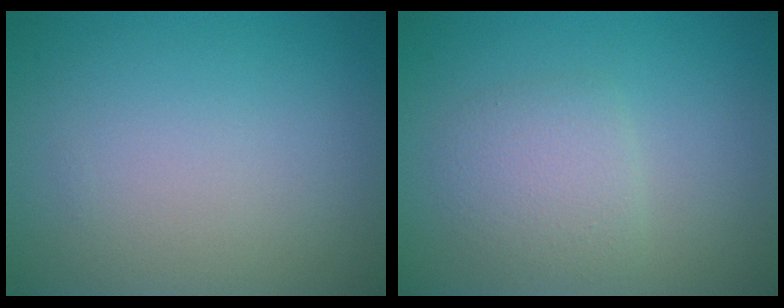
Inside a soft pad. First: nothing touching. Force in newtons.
{"total": 2.6, "press": 2.6, "slide": 0.1}